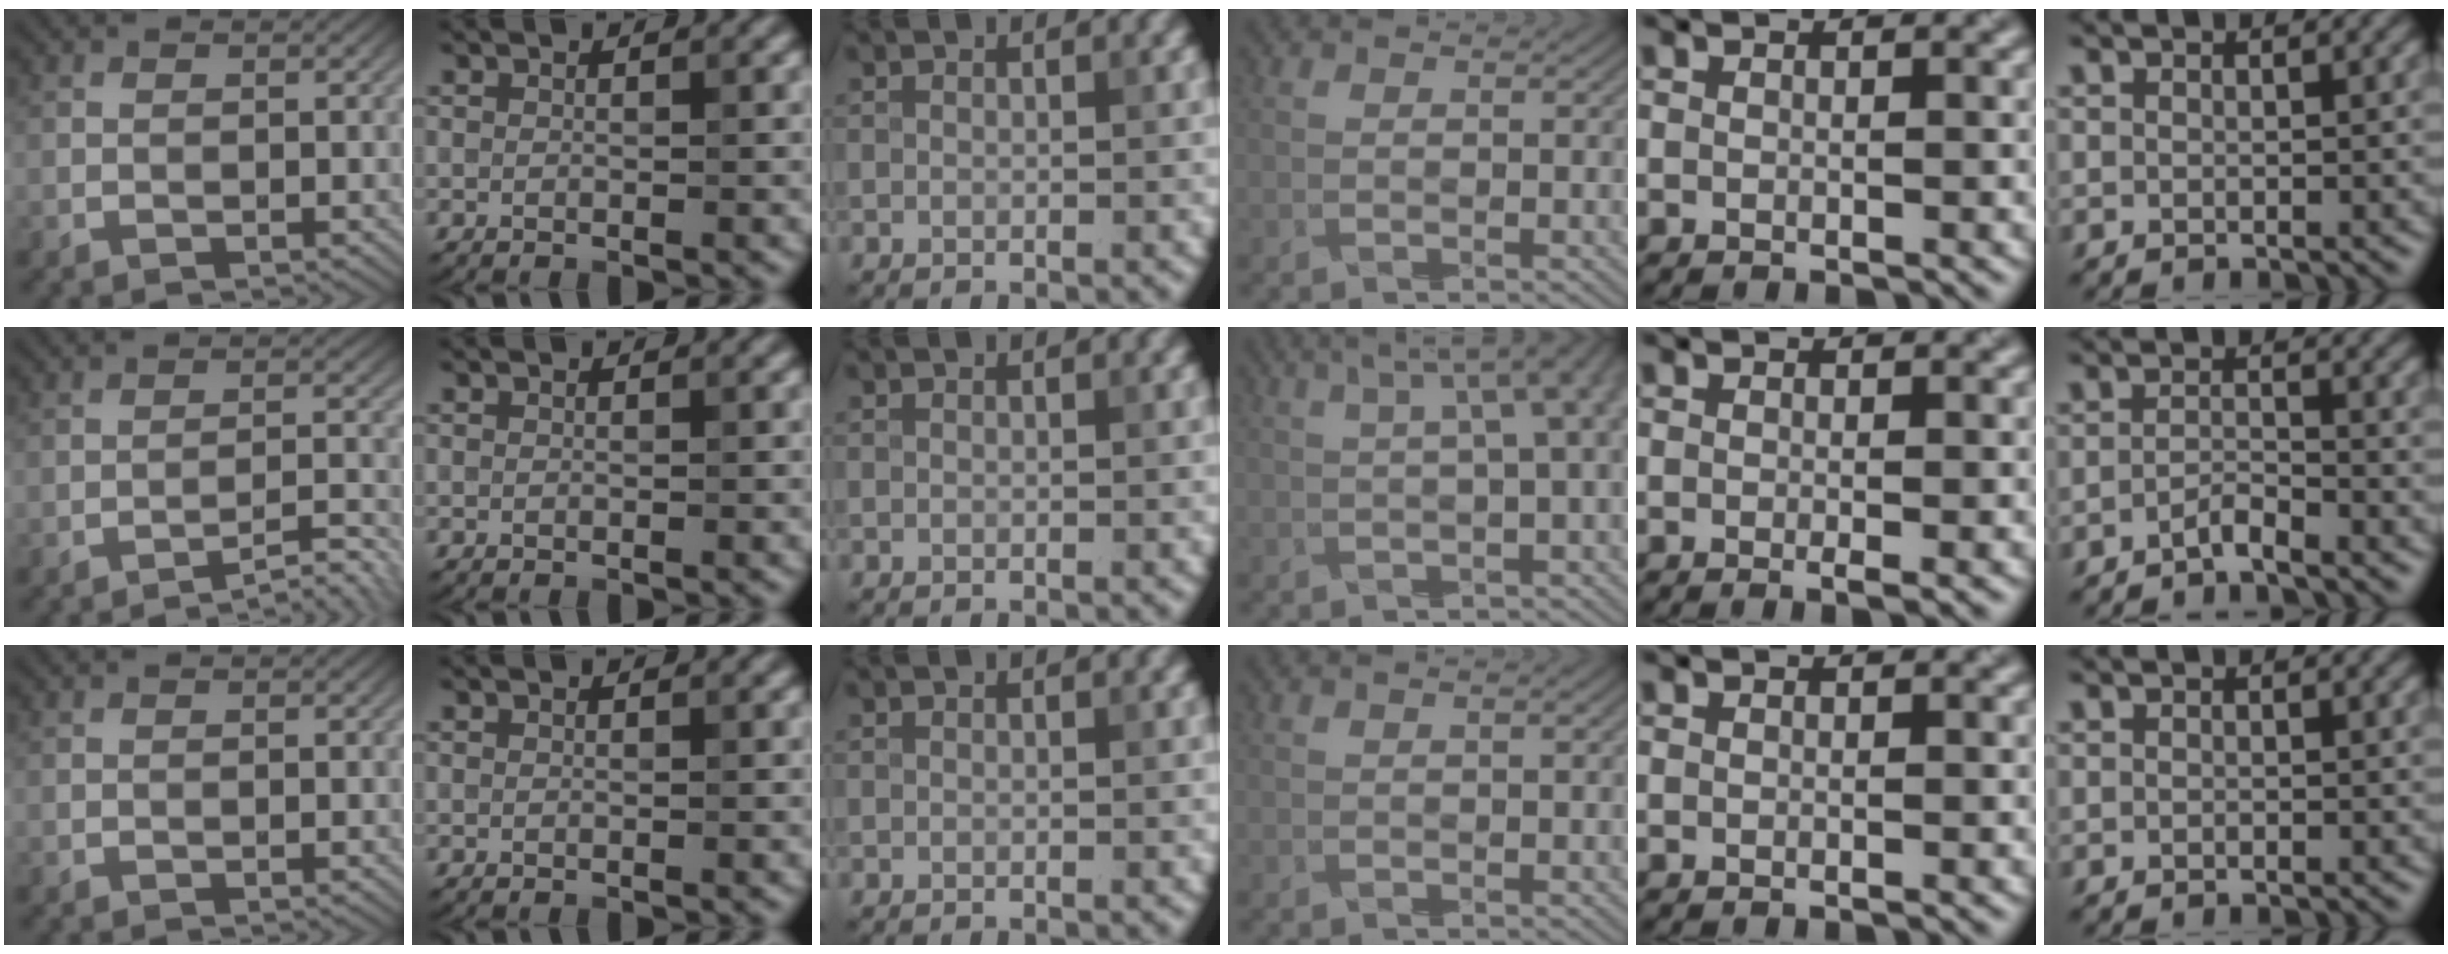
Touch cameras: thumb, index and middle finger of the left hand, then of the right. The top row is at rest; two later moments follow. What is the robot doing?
{"motion": "pour", "object": "sugar"}